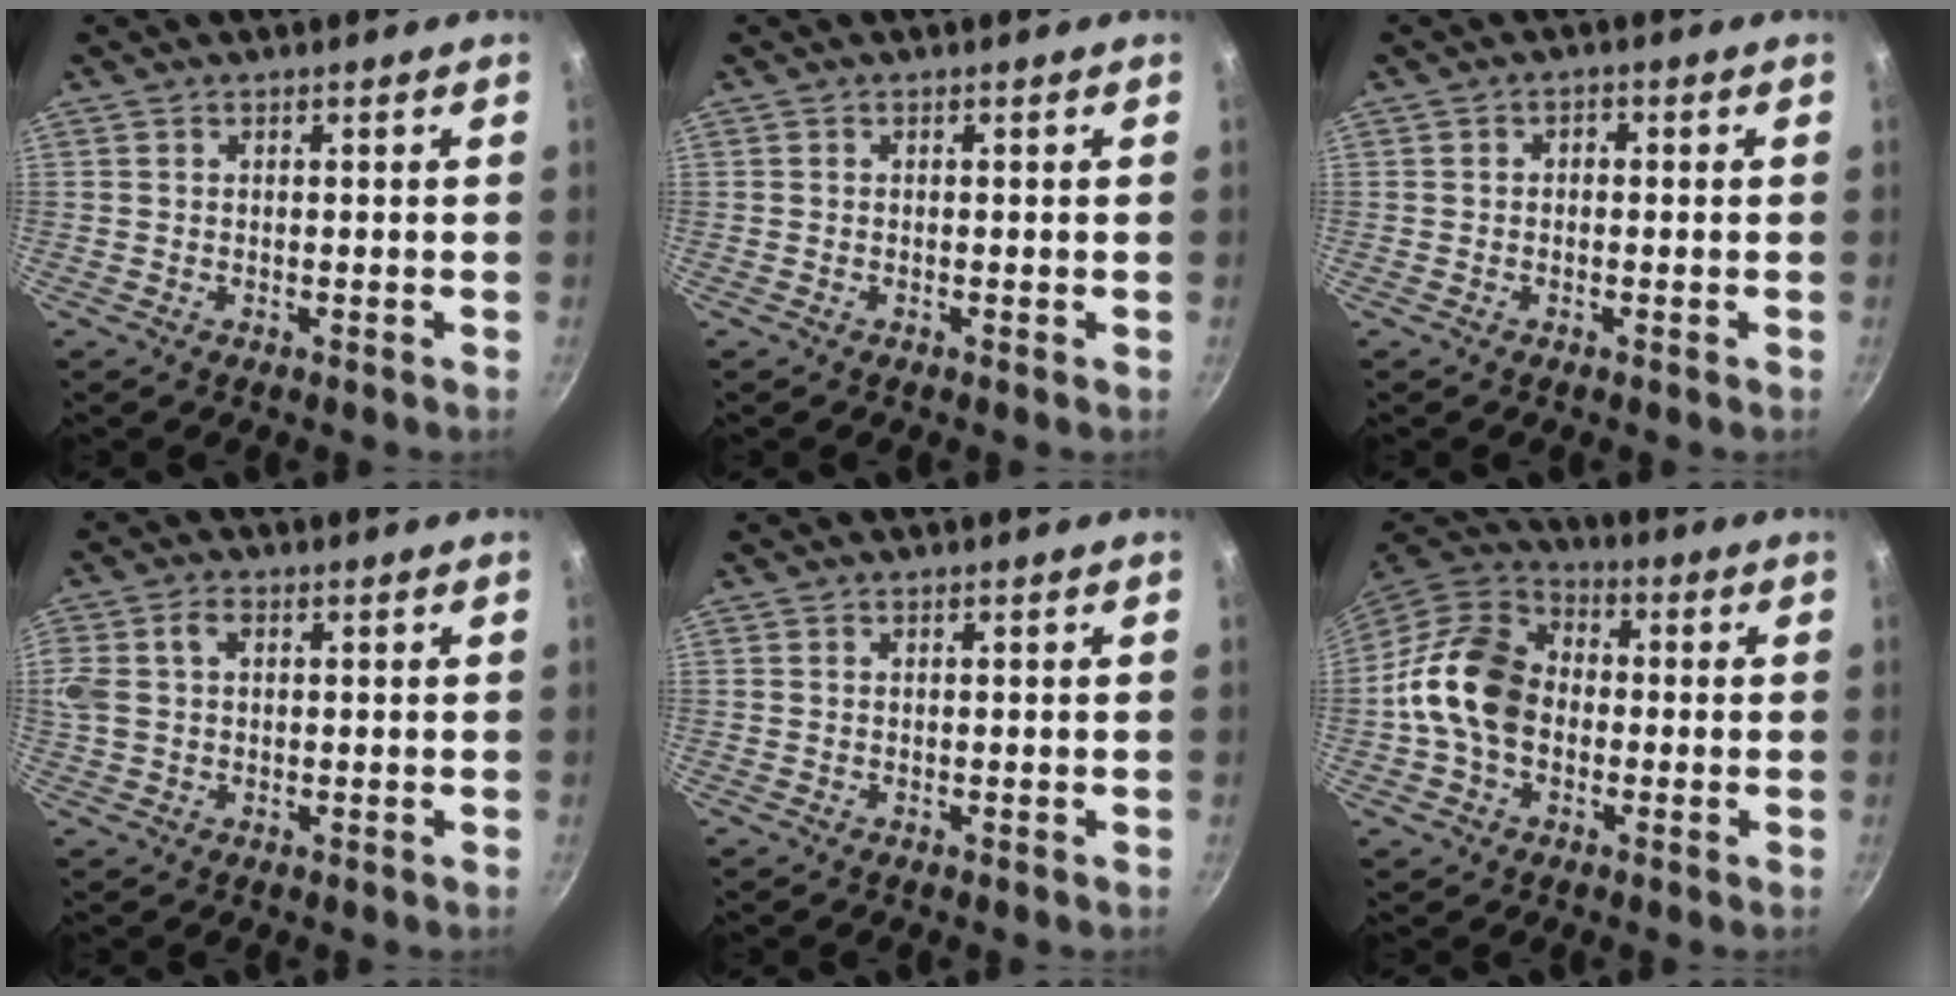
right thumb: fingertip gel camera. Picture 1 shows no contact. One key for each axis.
{"total": 0.0}
{"total": 1.4, "fx": -0.2, "fy": 1.1, "fz": 0.8, "tx": -0.013, "ty": 0.008, "tz": -0.006}
{"total": 7.1, "fx": 1.6, "fy": 5.0, "fz": 4.7, "tx": -0.095, "ty": 0.015, "tz": 0.026}
{"total": 0.0}
{"total": 15.1, "fx": -1.4, "fy": 11.3, "fz": 10.0, "tx": -0.152, "ty": 0.033, "tz": -0.043}